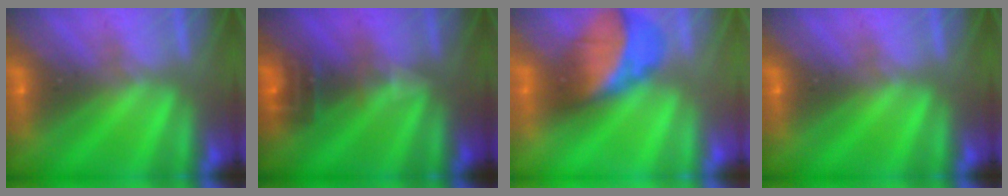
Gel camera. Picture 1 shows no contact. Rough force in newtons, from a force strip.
{"total": 2.7}
{"total": 2.8}
{"total": 0.0}